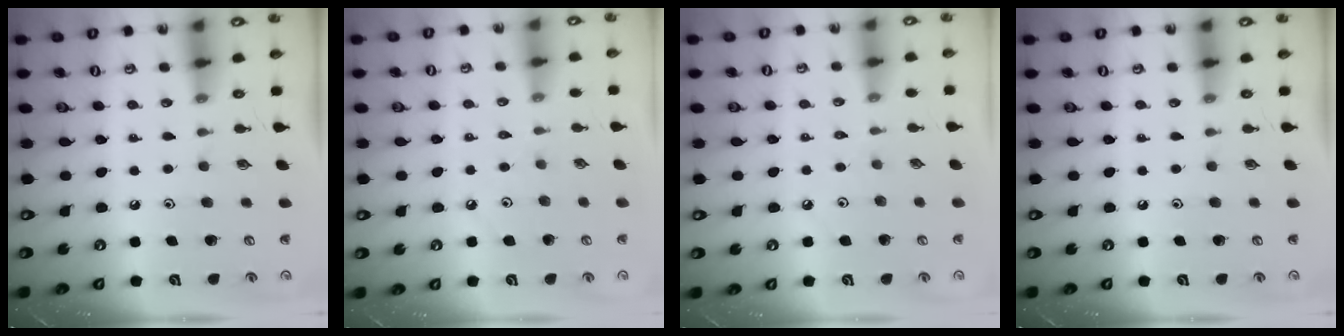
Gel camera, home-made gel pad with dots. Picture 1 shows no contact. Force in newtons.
{"total": 2.9, "press": 2.9, "slide": 0.4}
{"total": 2.1, "press": 2.1, "slide": 0.4}
{"total": 0.0}